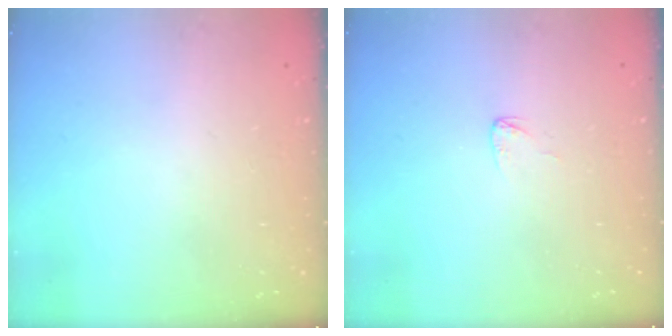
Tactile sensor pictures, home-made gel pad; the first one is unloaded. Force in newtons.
{"total": 2.9, "press": 2.9, "slide": 0.2}